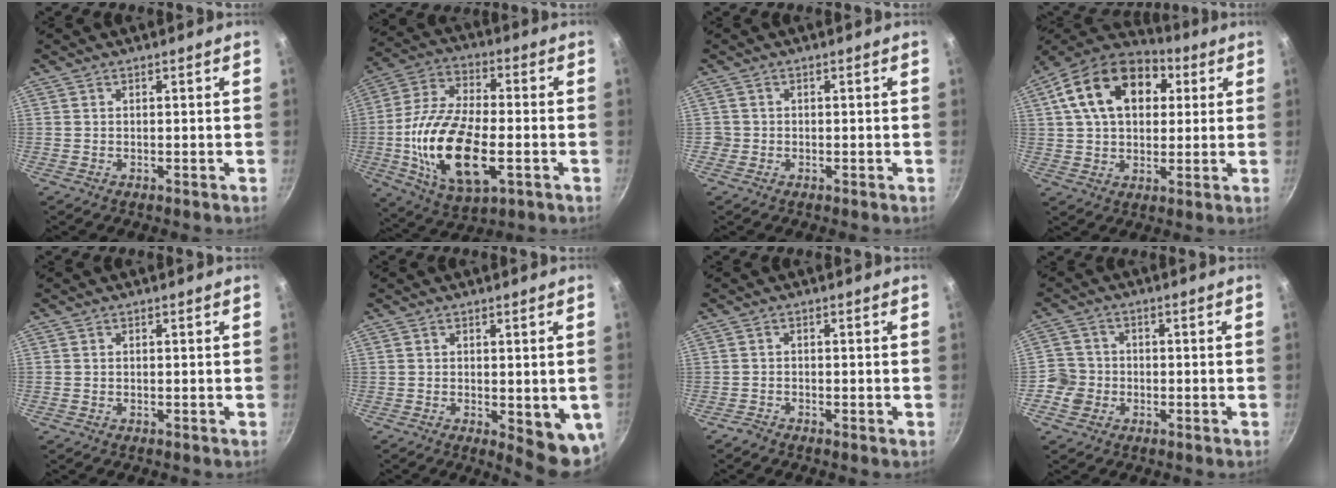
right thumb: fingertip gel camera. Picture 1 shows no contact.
{"total": 20.5, "force": [-4.2, 9.8, 17.5], "torque": [-0.336, 0.013, -0.081]}
{"total": 1.3, "force": [-0.5, 1.2, 0.2], "torque": [0.000, 0.004, -0.008]}
{"total": 19.4, "force": [5.6, 13.2, 13.1], "torque": [-0.207, 0.021, 0.077]}
{"total": 0.0}
{"total": 8.3, "force": [-1.3, 3.2, 7.5], "torque": [-0.071, -0.006, -0.009]}
{"total": 1.2, "force": [-1.1, 0.4, 0.4], "torque": [-0.017, 0.005, -0.026]}
{"total": 5.2, "force": [-1.9, 4.7, 1.1], "torque": [0.006, 0.020, -0.044]}